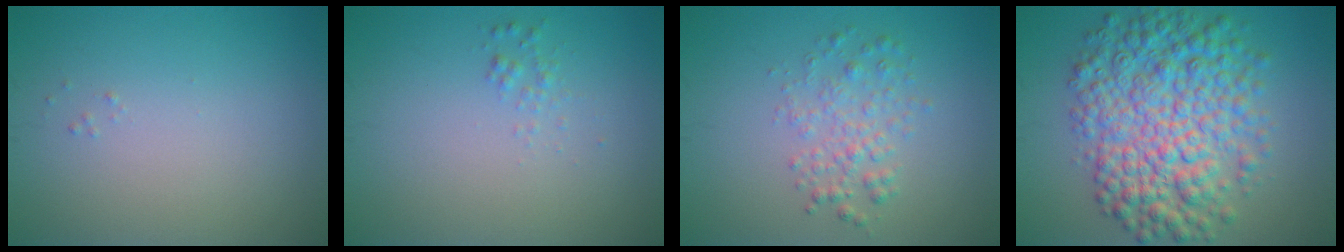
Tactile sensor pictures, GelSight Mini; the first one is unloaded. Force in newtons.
{"total": 0.8, "press": 0.8, "slide": 0.0}
{"total": 2.5, "press": 2.5, "slide": 0.0}
{"total": 9.4, "press": 9.4, "slide": 0.0}